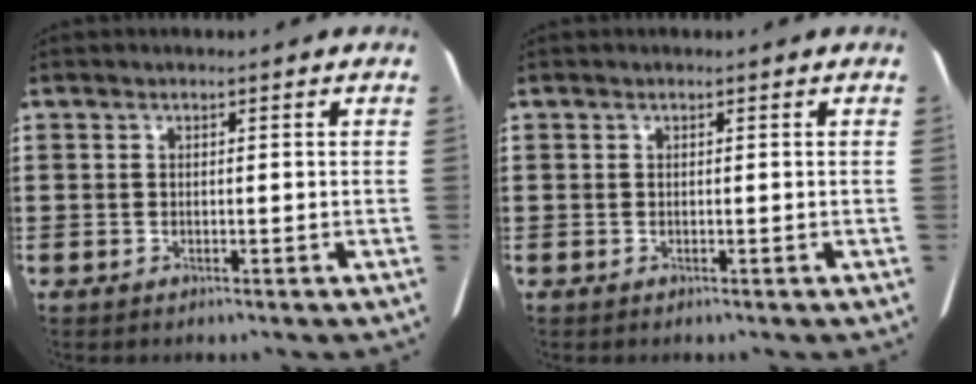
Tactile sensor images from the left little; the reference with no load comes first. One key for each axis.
{"total": 0.0}